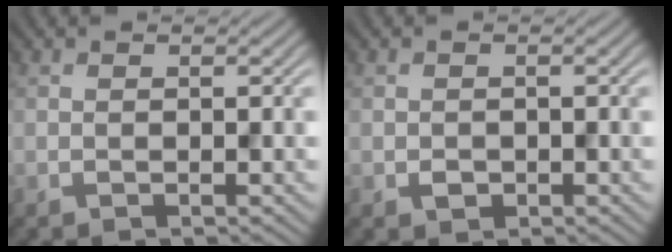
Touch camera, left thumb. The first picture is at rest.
{"total": 1.1, "force": [-0.4, 0.9, 0.4], "torque": [-0.009, -0.004, -0.008]}